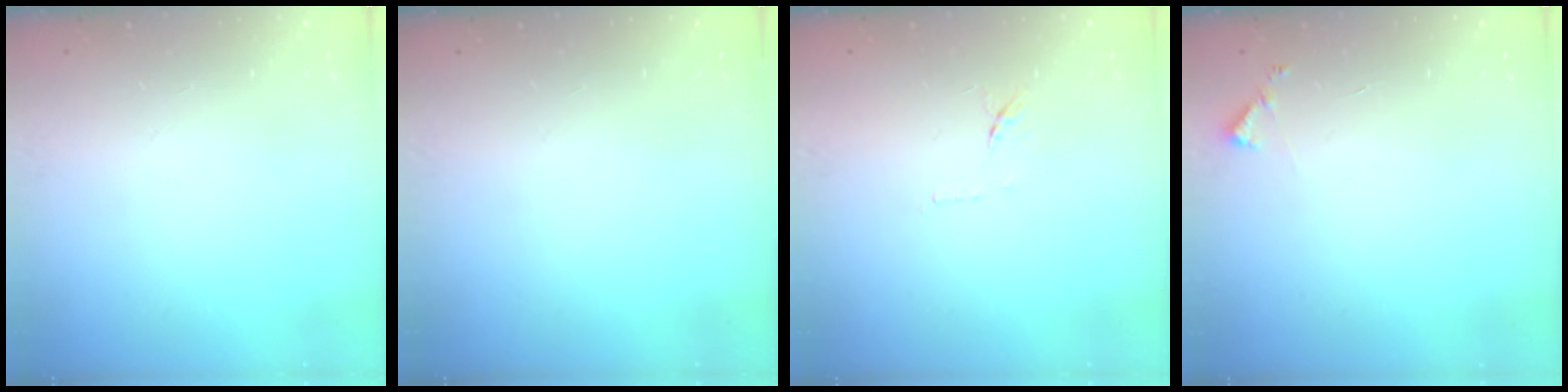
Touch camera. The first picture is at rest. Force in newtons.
{"total": 0.0}
{"total": 8.0, "press": 7.9, "slide": 0.9}
{"total": 3.6, "press": 3.6, "slide": 0.3}